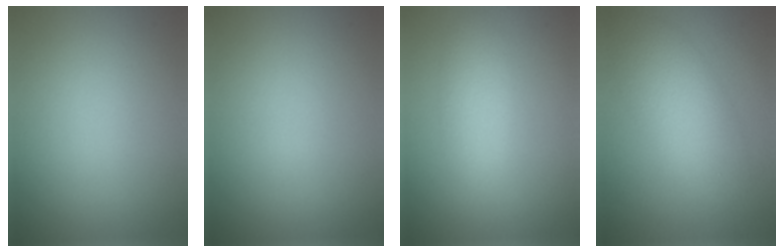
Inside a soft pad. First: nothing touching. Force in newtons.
{"total": 0.0}
{"total": 2.6, "press": 2.6, "slide": 0.1}
{"total": 5.0, "press": 5.0, "slide": 0.2}